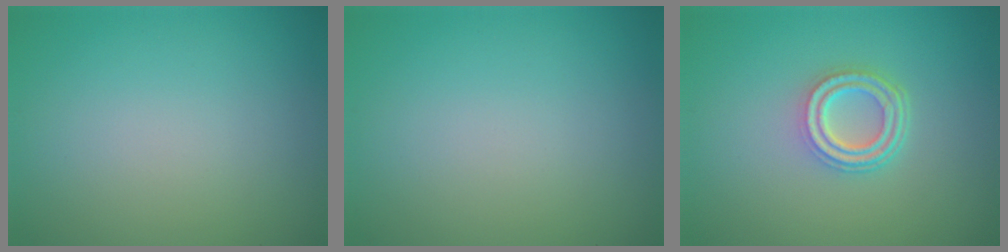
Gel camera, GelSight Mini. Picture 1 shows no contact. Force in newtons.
{"total": 0.0}
{"total": 3.8, "press": 2.9, "slide": 2.6}